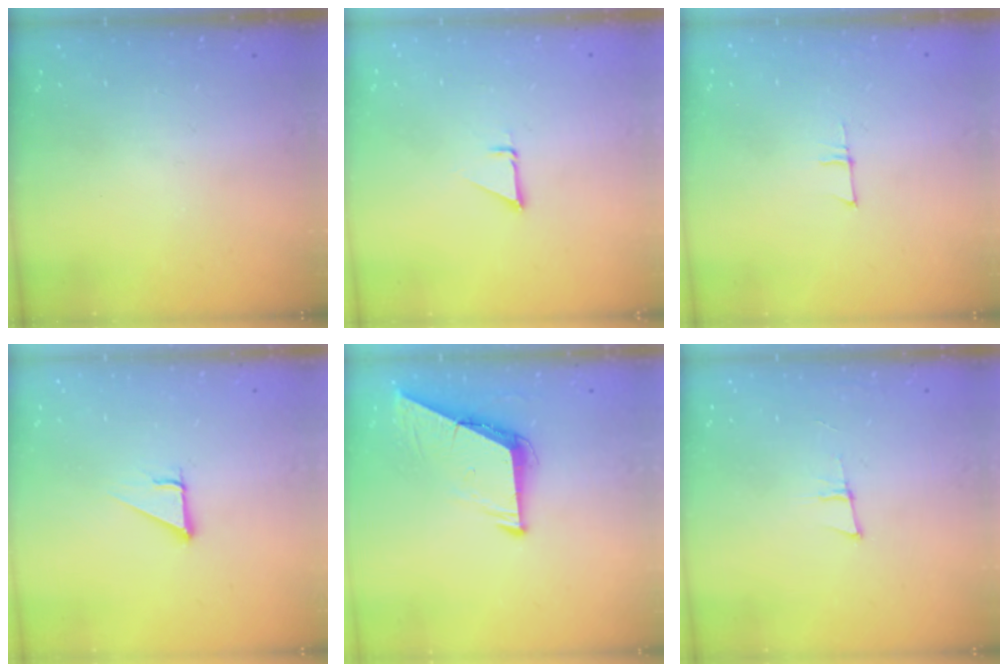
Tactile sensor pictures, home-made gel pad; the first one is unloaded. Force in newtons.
{"total": 1.5, "press": 1.5, "slide": 0.1}
{"total": 4.8, "press": 4.8, "slide": 0.3}
{"total": 2.9, "press": 2.9, "slide": 0.1}
{"total": 8.6, "press": 8.5, "slide": 0.8}
{"total": 5.4, "press": 4.6, "slide": 2.7}